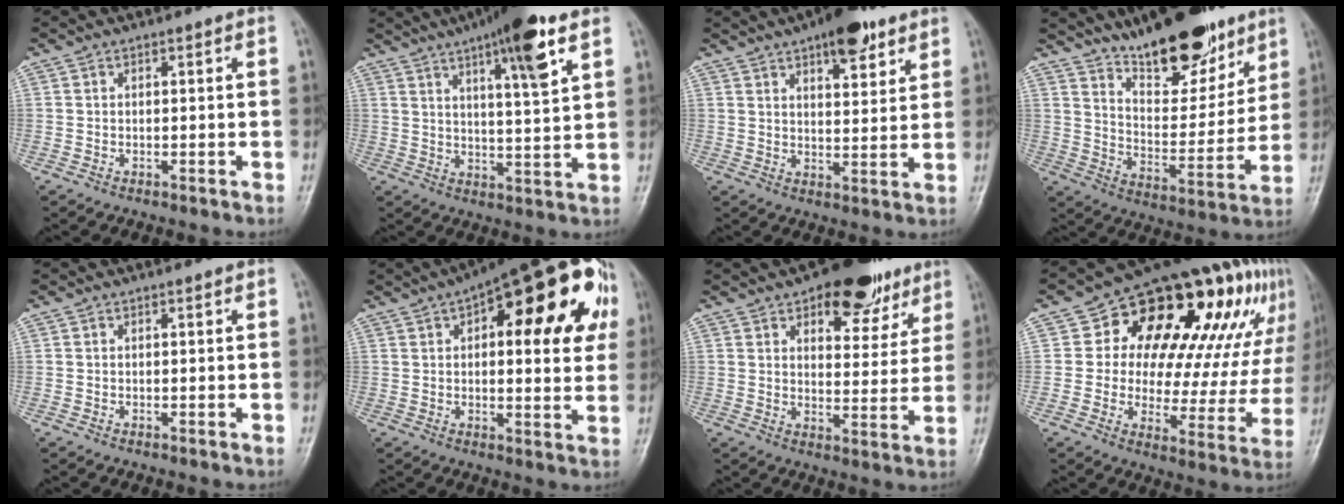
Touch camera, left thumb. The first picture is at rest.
{"total": 14.1, "force": [7.8, 2.6, 11.4], "torque": [-0.167, -0.027, 0.117]}
{"total": 10.0, "force": [6.3, 4.0, 6.7], "torque": [-0.075, -0.031, 0.089]}
{"total": 18.0, "force": [13.0, 6.7, 10.5], "torque": [-0.114, -0.081, 0.214]}
{"total": 0.0}
{"total": 24.5, "force": [7.4, 9.2, 21.5], "torque": [-0.269, 0.019, 0.090]}
{"total": 13.8, "force": [8.6, 7.0, 8.2], "torque": [-0.054, -0.037, 0.117]}
{"total": 26.7, "force": [11.0, 14.6, 19.5], "torque": [-0.209, 0.015, 0.160]}